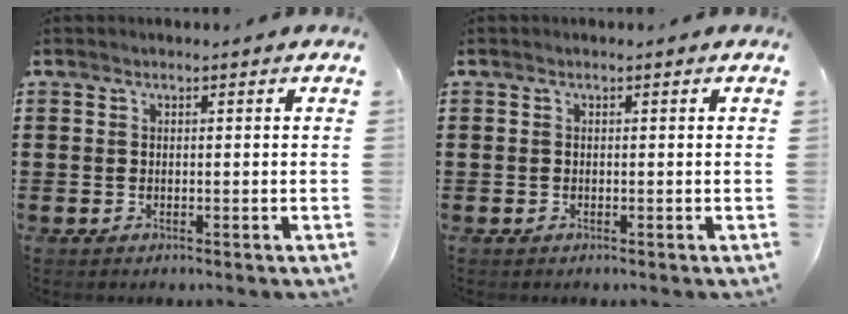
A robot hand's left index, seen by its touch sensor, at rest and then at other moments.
{"total": 0.0}